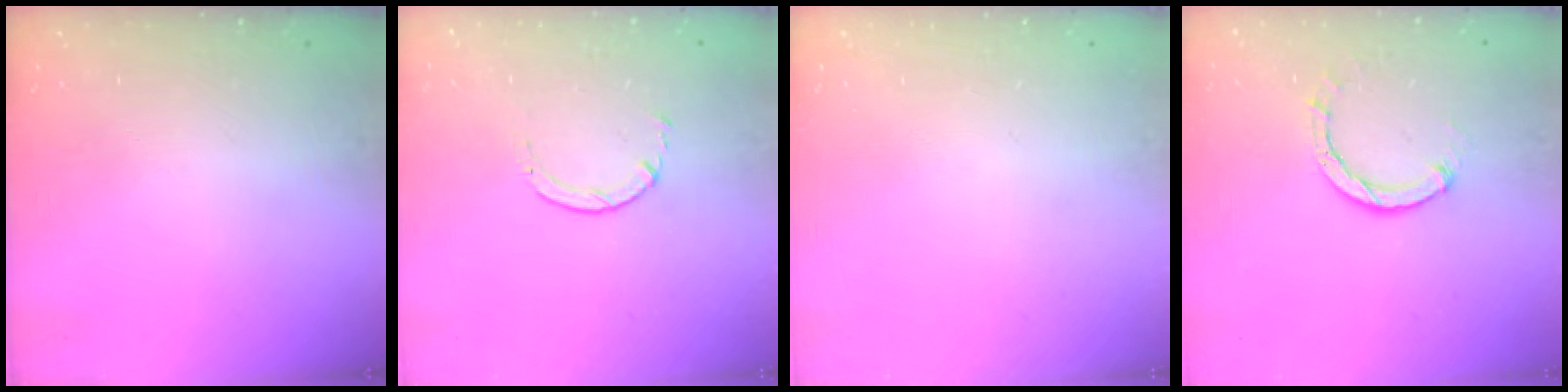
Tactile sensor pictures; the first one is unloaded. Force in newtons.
{"total": 1.7, "press": 1.6, "slide": 0.2}
{"total": 0.0}
{"total": 3.0, "press": 3.0, "slide": 0.4}